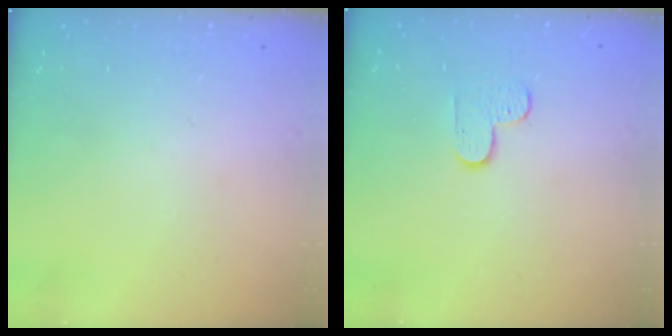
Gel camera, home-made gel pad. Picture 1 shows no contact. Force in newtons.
{"total": 3.7, "press": 3.7, "slide": 0.4}